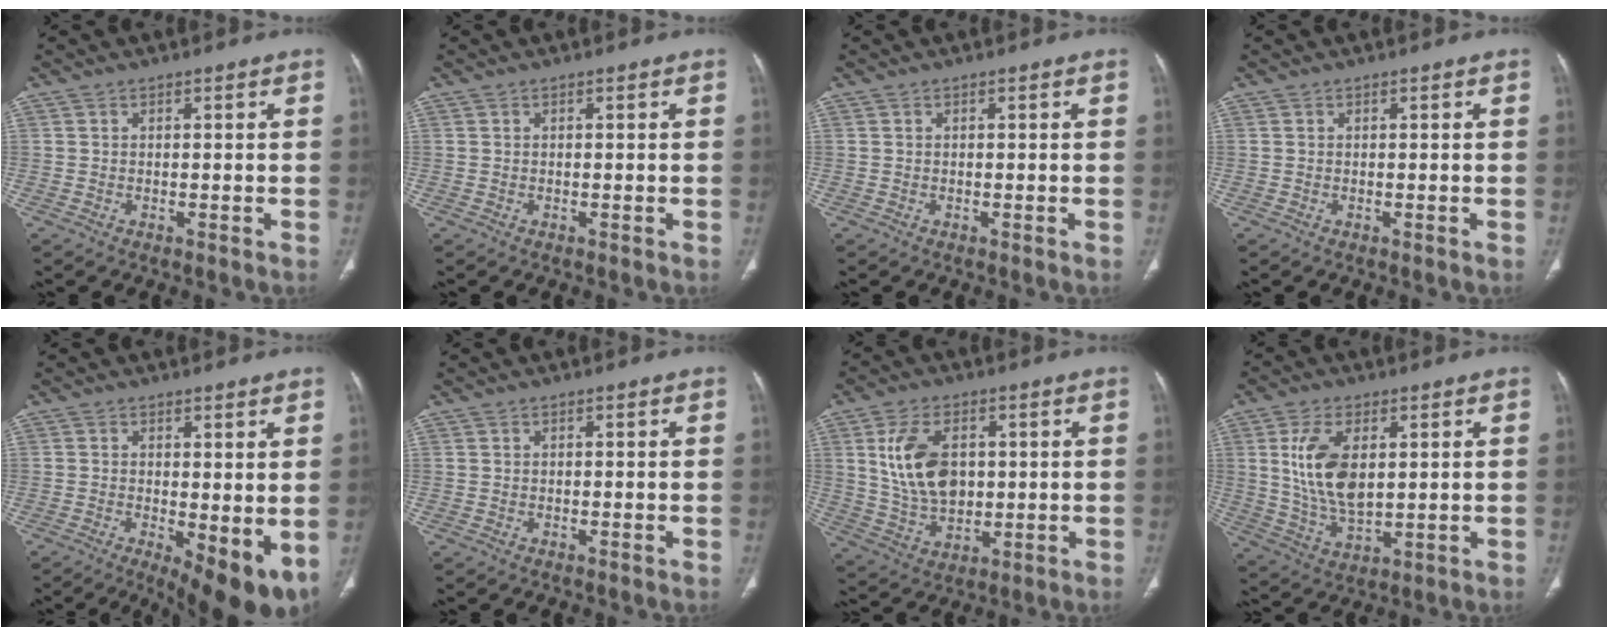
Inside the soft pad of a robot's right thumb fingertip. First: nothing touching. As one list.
[{"total": 0.0}, {"total": 0.0}, {"total": 0.0}, {"total": 10.8, "force": [-1.8, 4.0, 9.9], "torque": [-0.136, -0.026, -0.014]}, {"total": 0.0}, {"total": 12.4, "force": [2.4, 8.0, 9.1], "torque": [-0.152, -0.009, 0.055]}, {"total": 12.1, "force": [2.6, 6.4, 9.9], "torque": [-0.187, -0.016, 0.059]}]